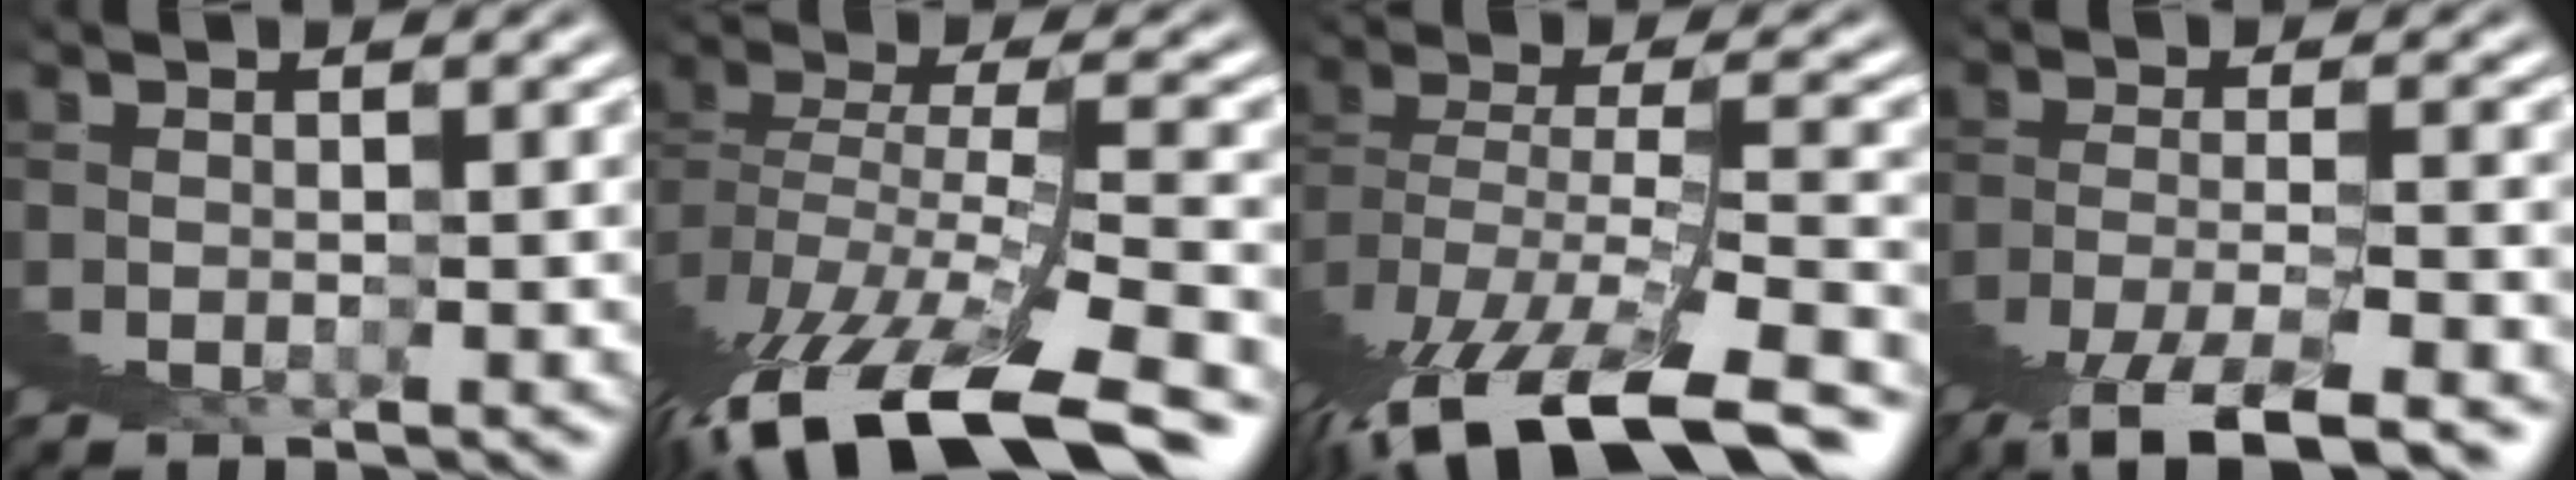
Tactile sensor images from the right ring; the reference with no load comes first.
{"total": 5.1, "force": [-1.2, 1.0, 4.9], "torque": [-0.102, 0.008, -0.017]}
{"total": 6.9, "force": [-3.1, 3.2, 5.3], "torque": [-0.115, -0.008, -0.044]}
{"total": 3.1, "force": [-1.8, 0.0, 2.6], "torque": [-0.060, 0.011, -0.032]}